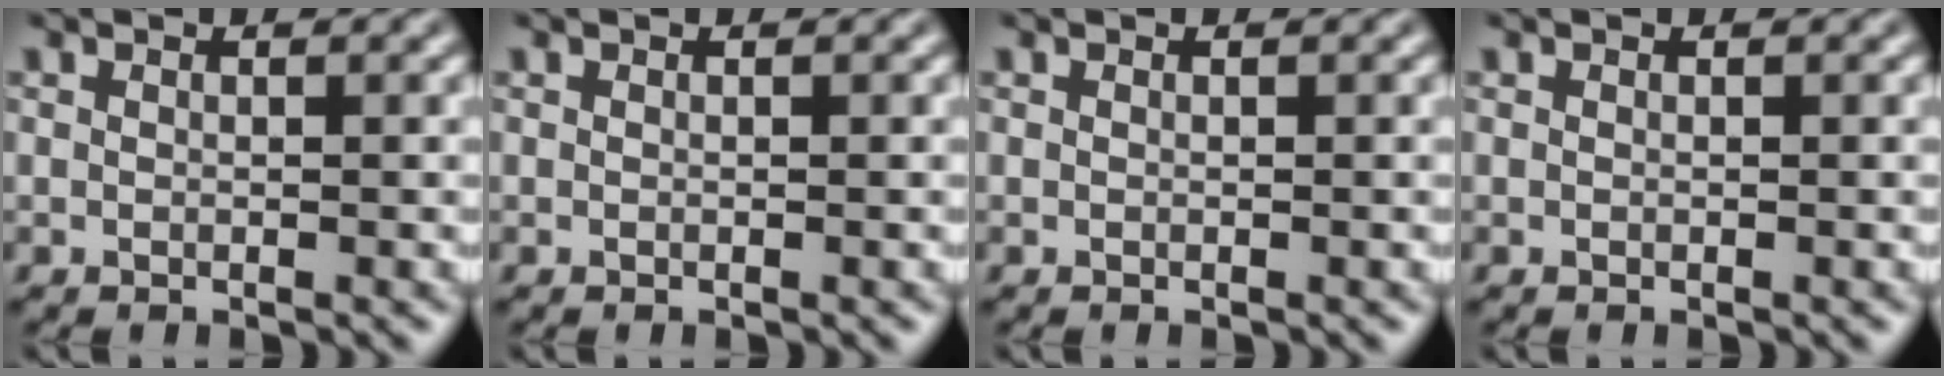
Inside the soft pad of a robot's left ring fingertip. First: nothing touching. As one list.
[{"total": 0.0}, {"total": 0.0}, {"total": 0.0}]